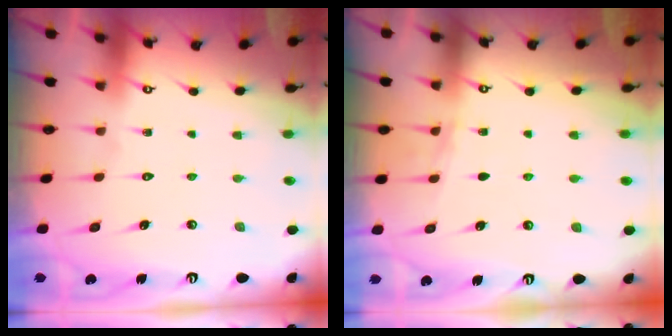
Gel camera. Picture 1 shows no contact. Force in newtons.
{"total": 4.0, "press": 3.8, "slide": 1.4}